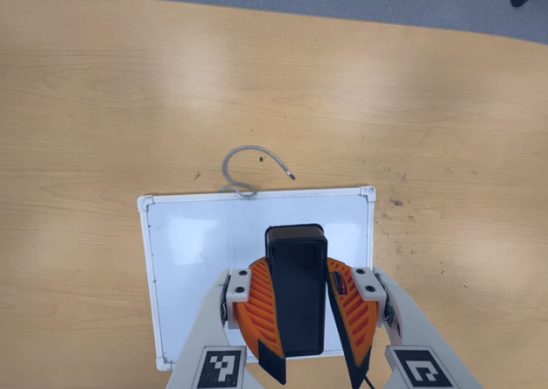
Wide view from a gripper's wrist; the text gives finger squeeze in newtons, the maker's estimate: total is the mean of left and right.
{"total": 9.8, "left": 9.3, "right": 10.3}